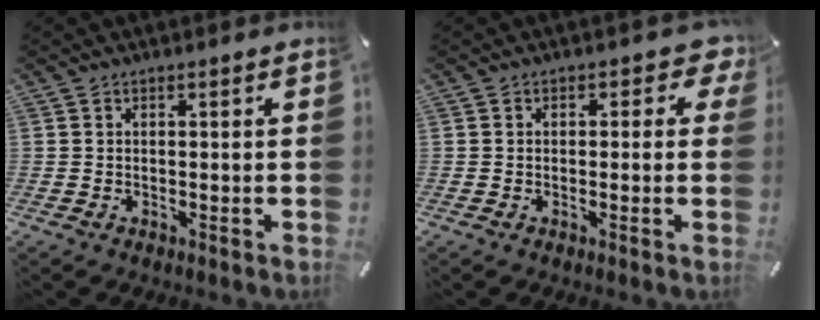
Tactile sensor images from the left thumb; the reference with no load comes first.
{"total": 3.4, "force": [0.6, 2.3, 2.4], "torque": [-0.024, 0.001, 0.004]}